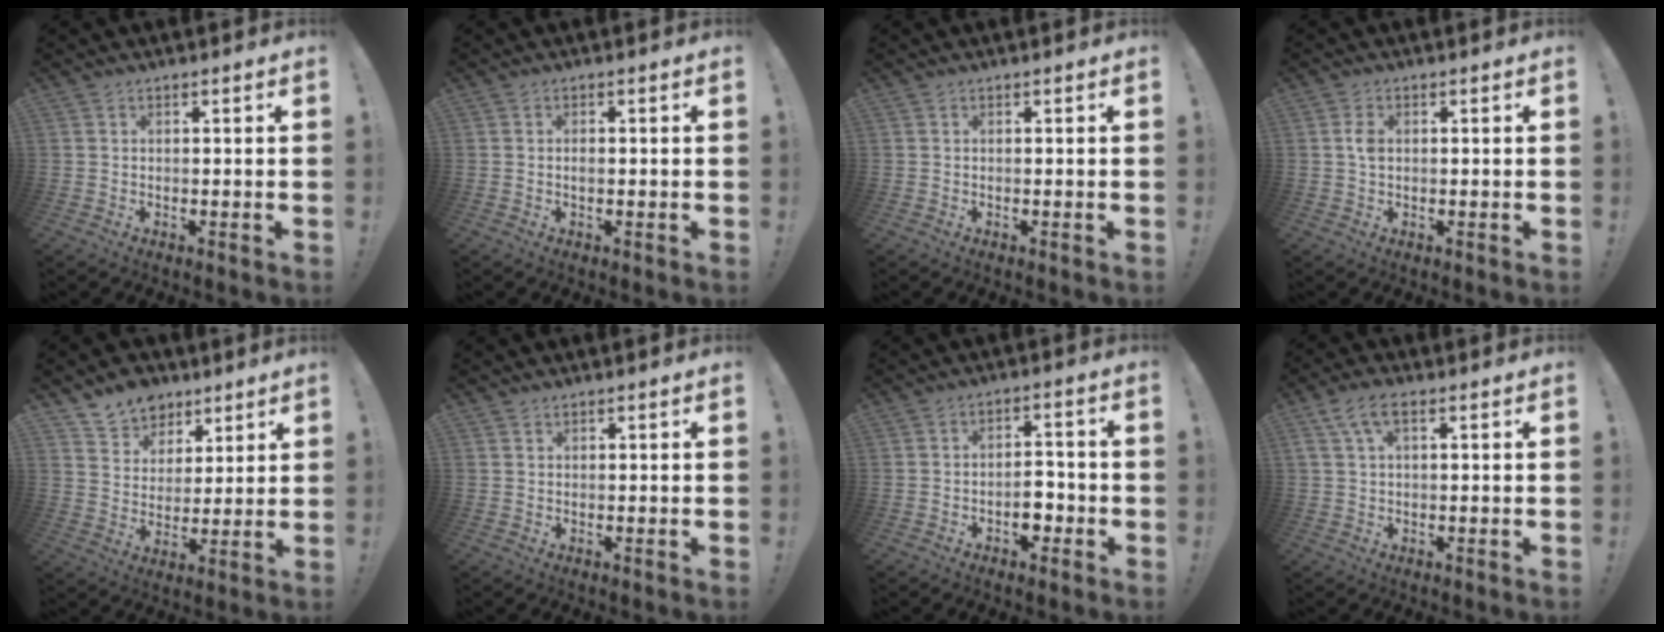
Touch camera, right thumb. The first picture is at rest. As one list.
[{"total": 0.9, "force": [-0.1, 0.5, 0.8], "torque": [-0.016, 0.003, -0.003]}, {"total": 0.0}, {"total": 2.8, "force": [0.3, 1.7, 2.2], "torque": [-0.036, 0.003, 0.004]}, {"total": 10.3, "force": [7.4, 7.0, 1.4], "torque": [-0.021, -0.058, 0.147]}, {"total": 0.9, "force": [0.8, 0.3, 0.2], "torque": [0.005, -0.005, 0.015]}, {"total": 6.0, "force": [-2.3, 3.8, 4.0], "torque": [-0.045, 0.013, -0.040]}, {"total": 6.5, "force": [2.5, 3.2, 5.1], "torque": [-0.100, 0.012, 0.052]}]